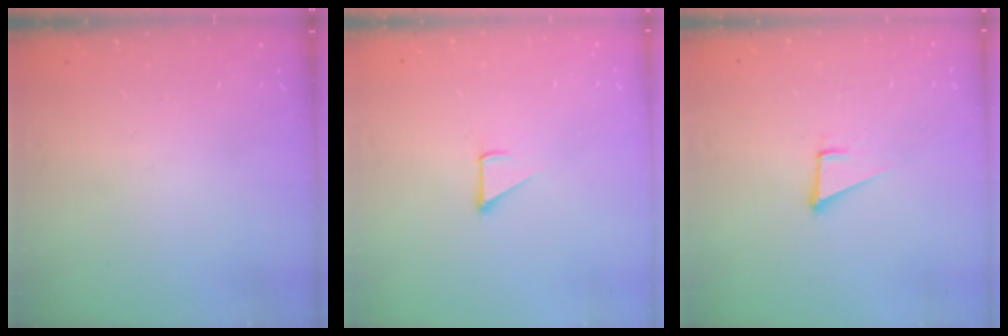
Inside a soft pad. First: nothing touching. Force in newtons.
{"total": 1.9, "press": 1.9, "slide": 0.1}
{"total": 3.7, "press": 2.9, "slide": 2.2}